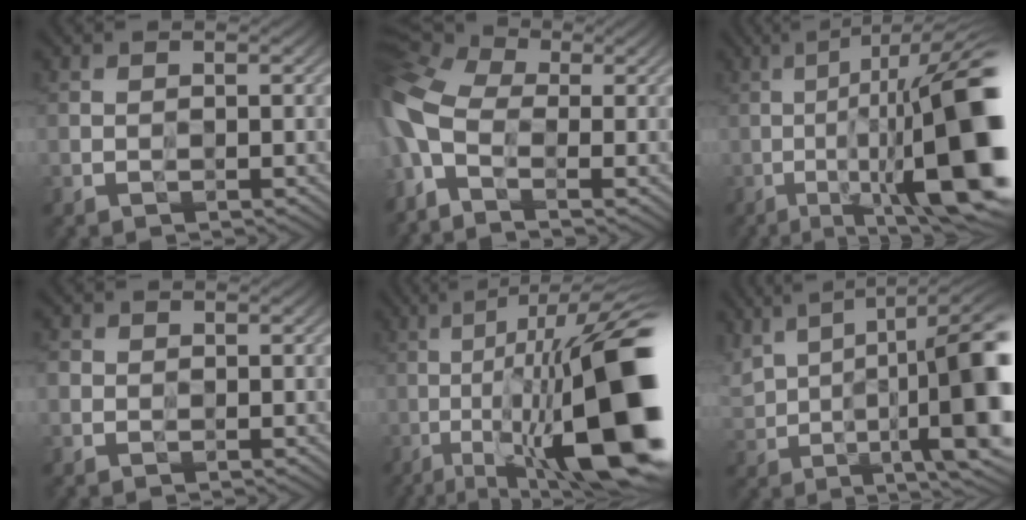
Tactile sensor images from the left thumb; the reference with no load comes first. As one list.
[{"total": 11.5, "force": [-2.8, 6.1, 9.3], "torque": [-0.256, -0.018, -0.060]}, {"total": 18.1, "force": [-3.1, 4.7, 17.2], "torque": [-0.245, 0.021, -0.041]}, {"total": 1.8, "force": [0.1, 1.7, 0.7], "torque": [-0.016, -0.004, 0.002]}, {"total": 18.7, "force": [-5.1, 4.7, 17.3], "torque": [-0.274, 0.016, -0.075]}, {"total": 17.0, "force": [2.3, 5.9, 15.8], "torque": [-0.252, 0.023, 0.057]}]